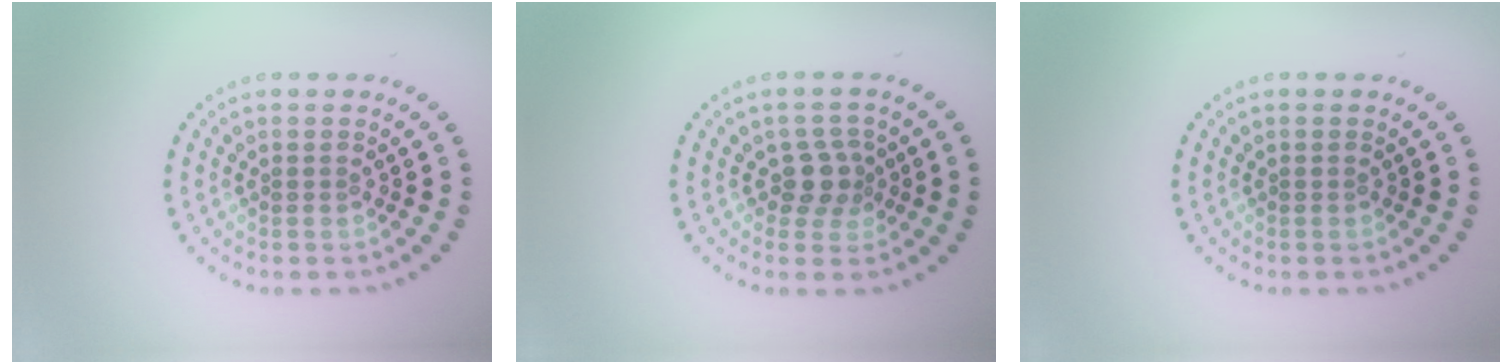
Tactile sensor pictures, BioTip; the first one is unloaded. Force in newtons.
{"total": 2.4, "press": 2.0, "slide": 1.4}
{"total": 0.0}